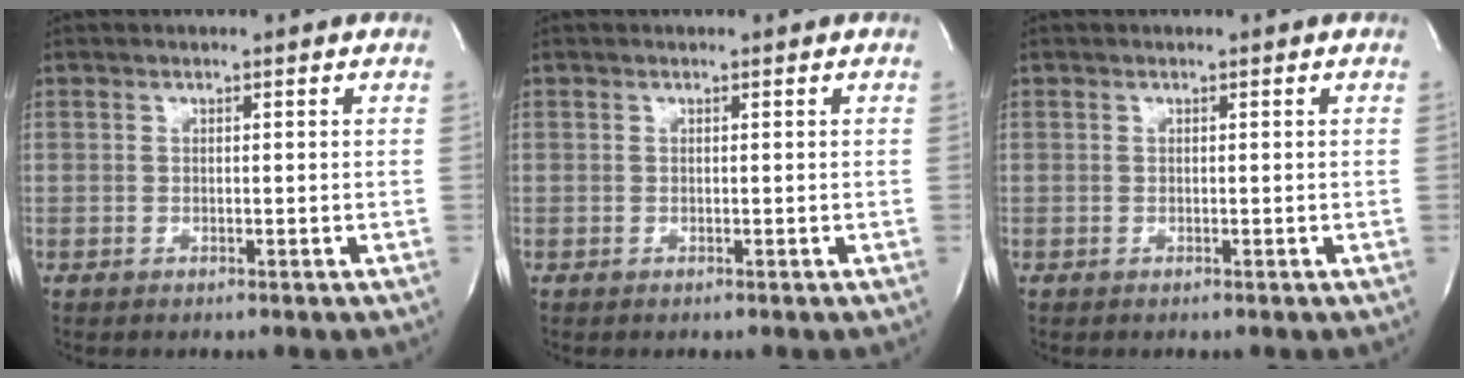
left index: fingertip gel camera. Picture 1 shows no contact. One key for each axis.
{"total": 0.0}
{"total": 0.0}